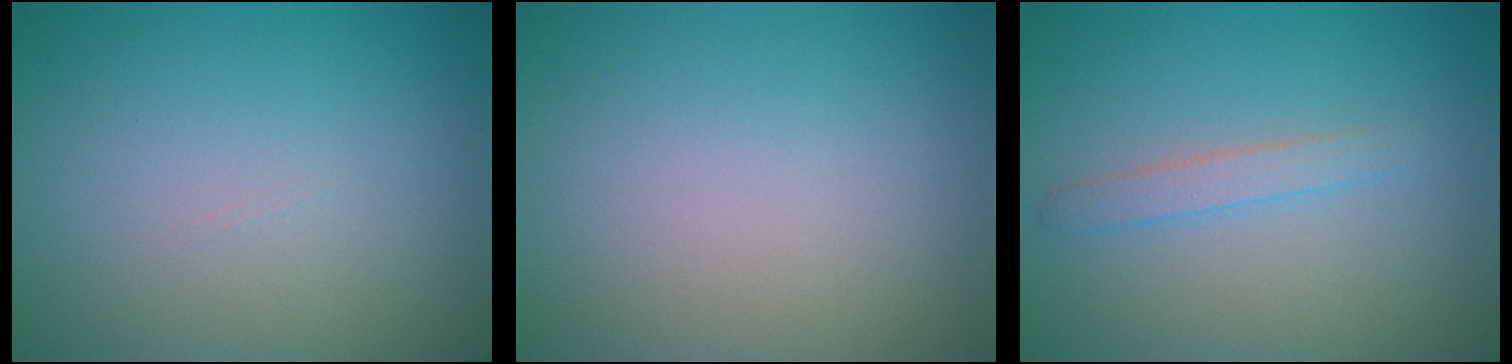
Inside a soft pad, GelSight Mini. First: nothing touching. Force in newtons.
{"total": 0.0}
{"total": 1.5, "press": 1.4, "slide": 0.1}